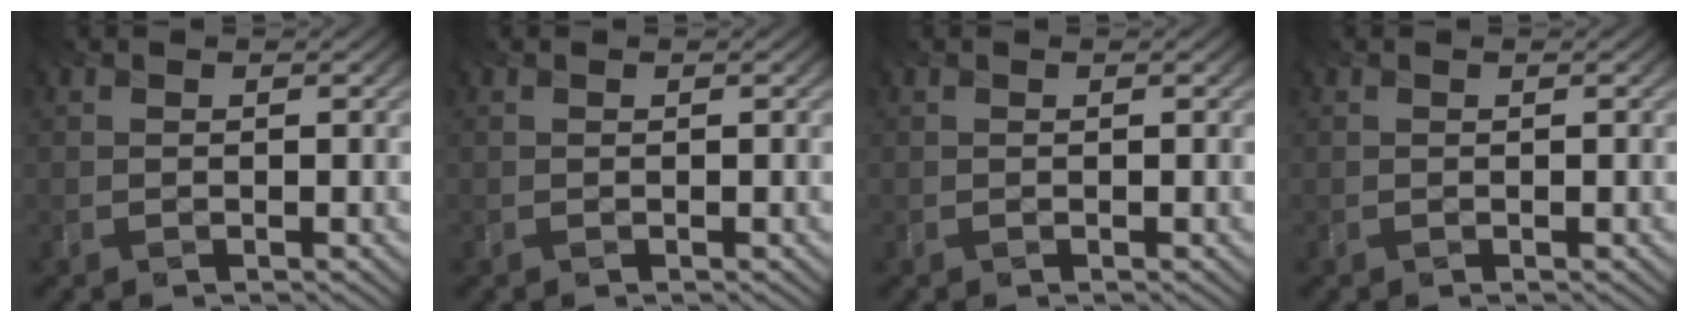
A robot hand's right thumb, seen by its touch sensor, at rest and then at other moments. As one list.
[{"total": 0.0}, {"total": 0.0}, {"total": 0.0}]